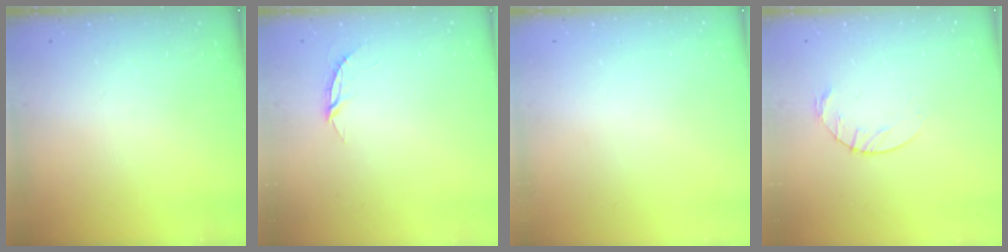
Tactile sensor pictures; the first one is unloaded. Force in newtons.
{"total": 3.8, "press": 3.8, "slide": 0.2}
{"total": 0.0}
{"total": 6.0, "press": 6.0, "slide": 0.8}